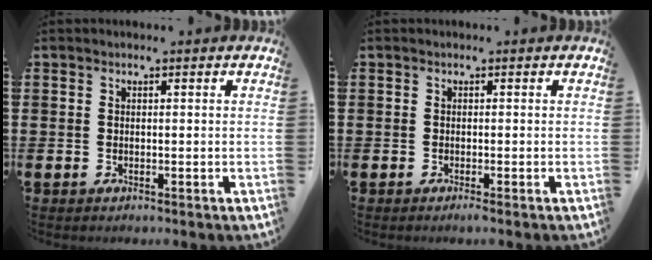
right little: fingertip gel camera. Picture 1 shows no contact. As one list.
[{"total": 0.6, "force": [-0.4, 0.0, 0.5], "torque": [-0.008, -0.002, -0.007]}]